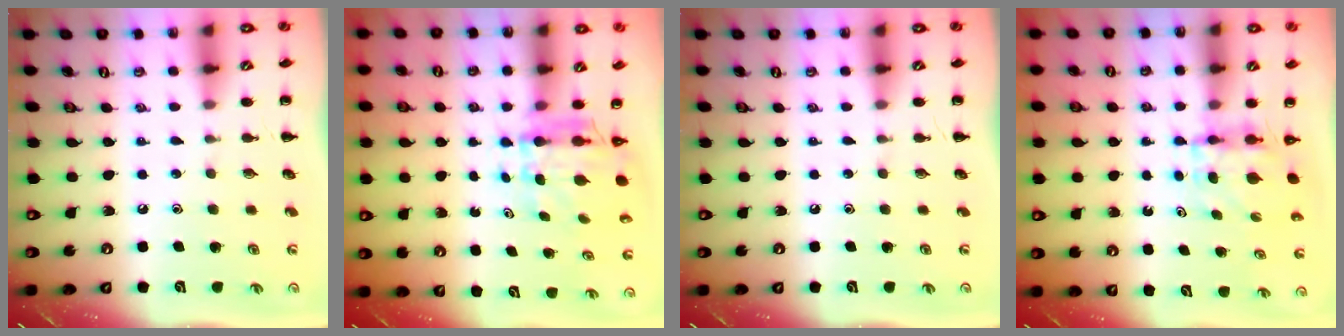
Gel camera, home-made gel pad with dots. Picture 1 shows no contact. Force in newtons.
{"total": 5.6, "press": 5.5, "slide": 0.7}
{"total": 0.0}
{"total": 3.9, "press": 3.9, "slide": 0.3}